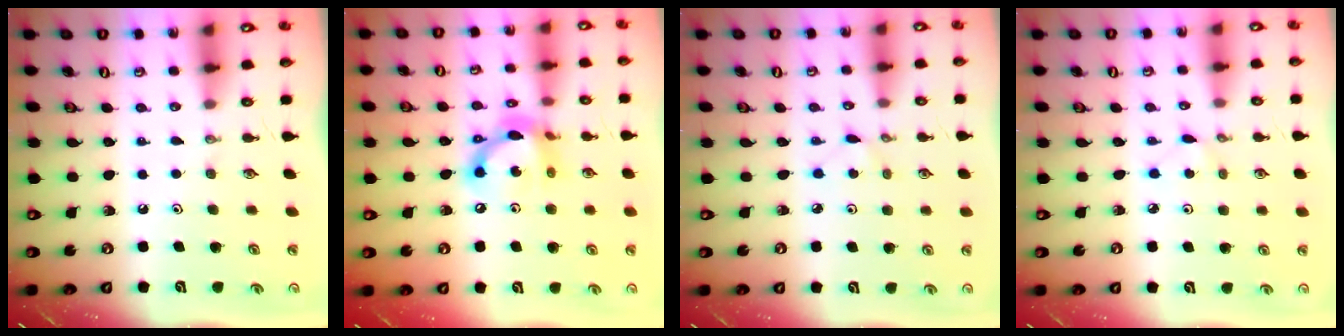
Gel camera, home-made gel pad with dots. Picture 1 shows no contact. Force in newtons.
{"total": 13.2, "press": 13.2, "slide": 0.7}
{"total": 2.0, "press": 2.0, "slide": 0.3}
{"total": 2.0, "press": 2.0, "slide": 0.3}